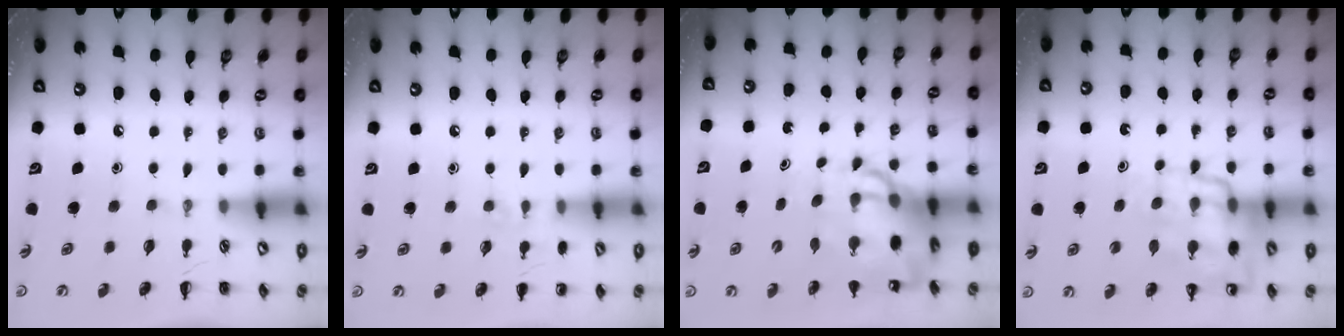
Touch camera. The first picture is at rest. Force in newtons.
{"total": 5.3, "press": 5.1, "slide": 1.6}
{"total": 10.0, "press": 9.7, "slide": 2.6}
{"total": 13.3, "press": 12.9, "slide": 3.3}